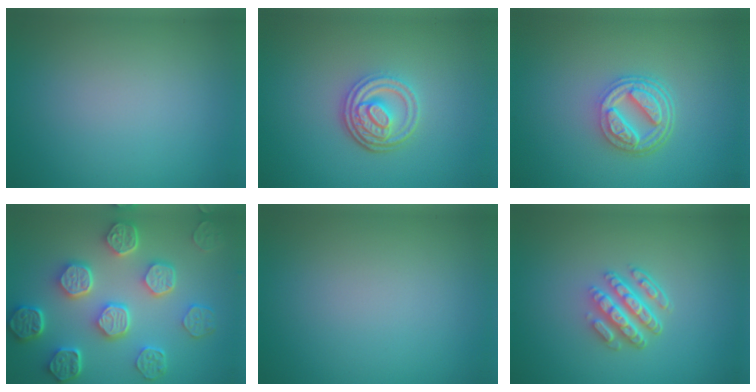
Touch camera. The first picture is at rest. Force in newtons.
{"total": 4.2, "press": 3.2, "slide": 2.7}
{"total": 4.8, "press": 3.6, "slide": 3.2}
{"total": 7.8, "press": 6.1, "slide": 4.9}
{"total": 0.0}
{"total": 4.8, "press": 3.5, "slide": 3.3}